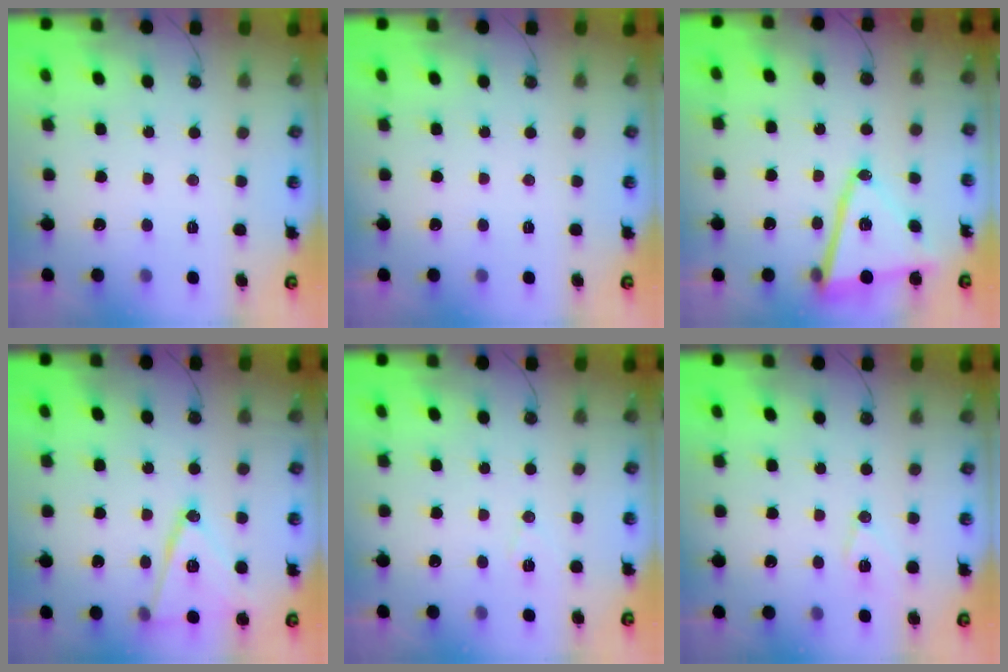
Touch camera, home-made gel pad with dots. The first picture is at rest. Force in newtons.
{"total": 0.0}
{"total": 14.5, "press": 14.4, "slide": 2.0}
{"total": 15.1, "press": 14.7, "slide": 3.4}
{"total": 6.6, "press": 4.8, "slide": 4.5}
{"total": 8.6, "press": 8.4, "slide": 1.8}